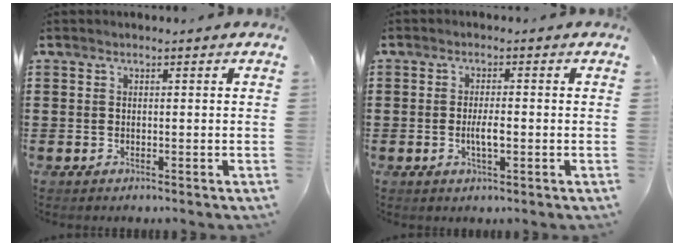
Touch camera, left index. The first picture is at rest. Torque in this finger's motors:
{"motor_torque": [0.64, 0.12, 0.15, 0.10]}